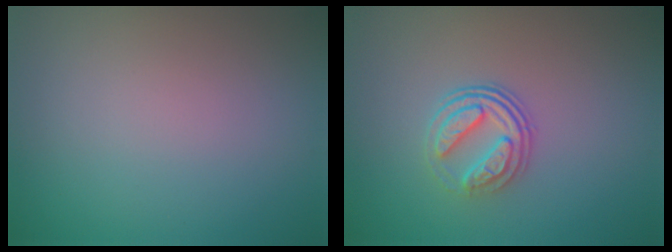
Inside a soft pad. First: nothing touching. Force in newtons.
{"total": 3.1, "press": 2.6, "slide": 1.8}